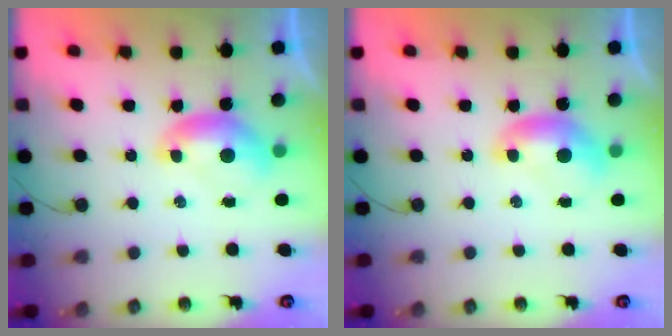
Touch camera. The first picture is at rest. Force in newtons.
{"total": 0.0}